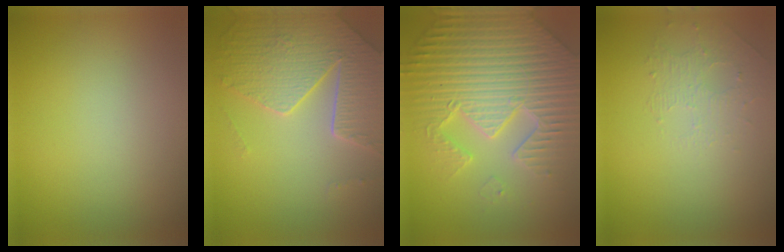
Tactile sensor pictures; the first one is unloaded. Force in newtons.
{"total": 6.1, "press": 5.0, "slide": 3.4}
{"total": 7.6, "press": 7.4, "slide": 1.9}
{"total": 1.4, "press": 0.7, "slide": 1.2}